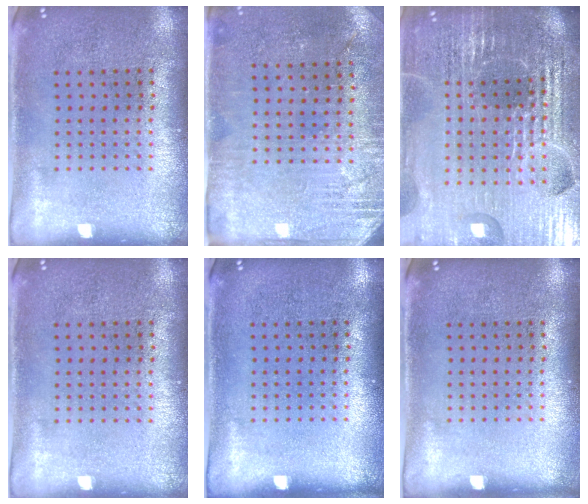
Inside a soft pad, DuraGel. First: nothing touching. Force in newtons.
{"total": 2.9, "press": 2.7, "slide": 1.1}
{"total": 6.6, "press": 5.8, "slide": 3.2}
{"total": 0.0}
{"total": 0.0}
{"total": 0.0}